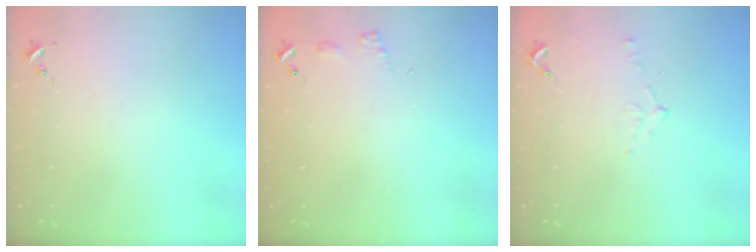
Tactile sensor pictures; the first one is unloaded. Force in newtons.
{"total": 4.0, "press": 3.9, "slide": 0.6}
{"total": 7.0, "press": 7.0, "slide": 0.8}